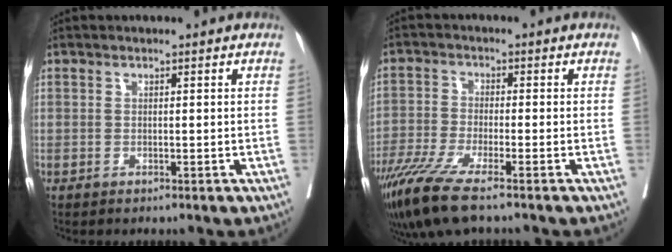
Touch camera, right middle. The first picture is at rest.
{"total": 8.7, "force": [-6.1, 0.5, 6.1], "torque": [-0.117, -0.024, -0.114]}